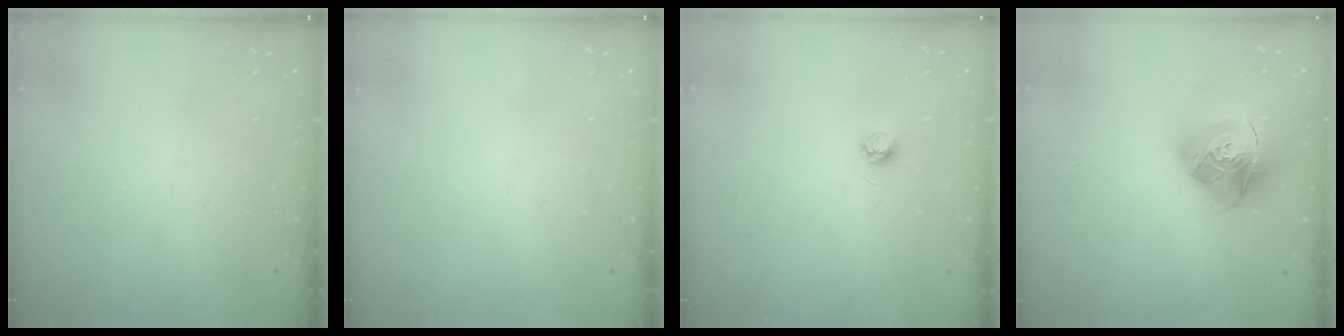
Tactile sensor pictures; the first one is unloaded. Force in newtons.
{"total": 0.0}
{"total": 3.2, "press": 3.1, "slide": 0.4}
{"total": 16.4, "press": 16.3, "slide": 1.8}